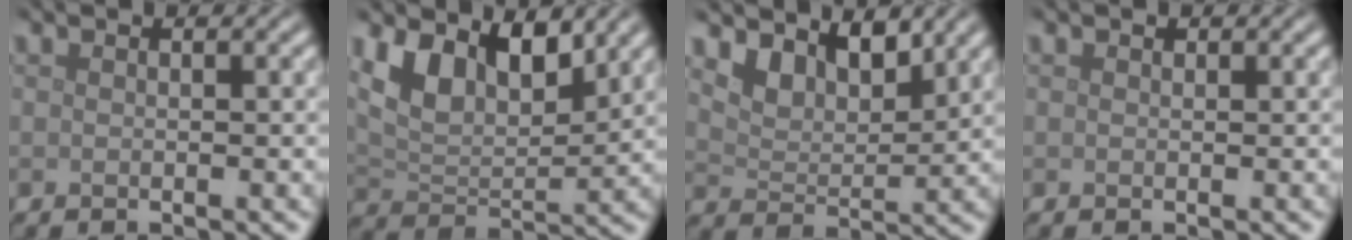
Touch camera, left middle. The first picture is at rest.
{"total": 6.7, "force": [3.5, 3.6, 4.4], "torque": [-0.084, -0.012, 0.063]}
{"total": 4.0, "force": [3.2, 1.7, 1.7], "torque": [-0.043, -0.010, 0.052]}
{"total": 0.0}